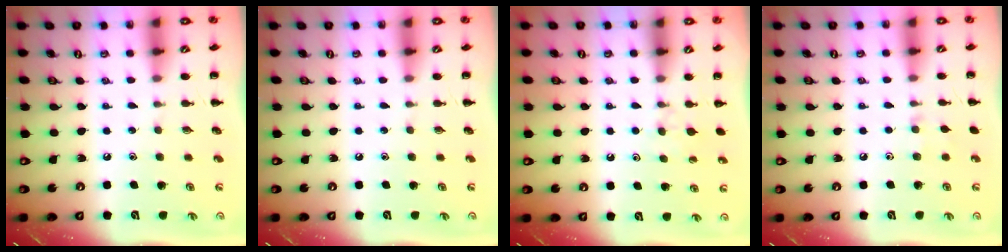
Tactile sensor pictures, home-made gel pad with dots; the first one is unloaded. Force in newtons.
{"total": 0.0}
{"total": 4.7, "press": 4.3, "slide": 1.8}
{"total": 4.4, "press": 4.1, "slide": 1.5}